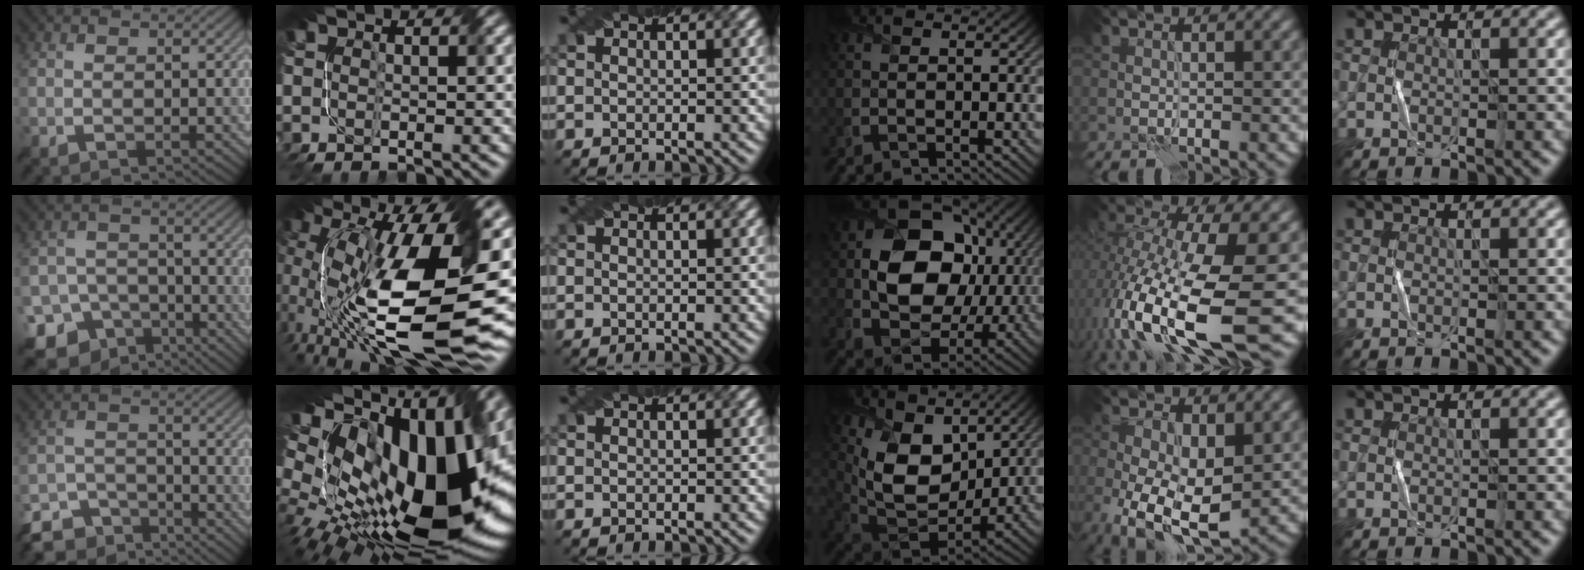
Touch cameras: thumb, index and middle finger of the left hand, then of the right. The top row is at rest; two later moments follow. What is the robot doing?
{"motion": "fold", "object": "bandage"}